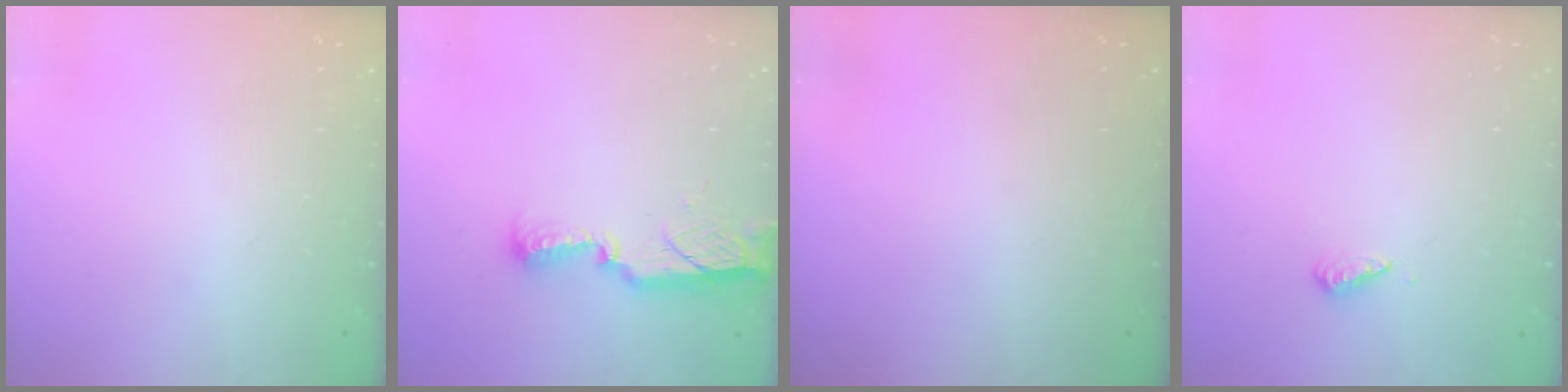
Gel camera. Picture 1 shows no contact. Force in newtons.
{"total": 11.7, "press": 10.4, "slide": 5.3}
{"total": 0.0}
{"total": 3.1, "press": 3.0, "slide": 0.7}